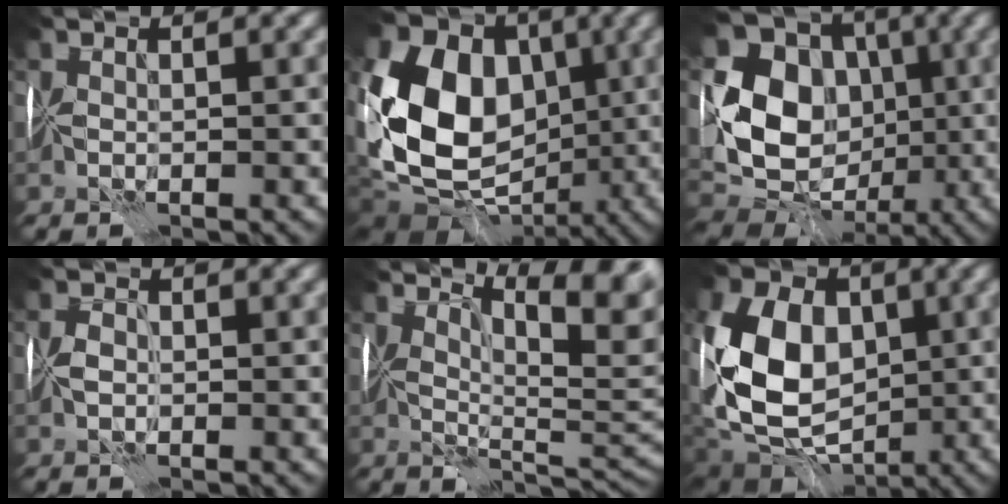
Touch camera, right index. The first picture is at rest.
{"total": 12.9, "force": [-1.0, 10.1, 7.9], "torque": [-0.141, -0.009, -0.030]}
{"total": 9.8, "force": [-0.7, 8.3, 5.2], "torque": [-0.096, -0.017, -0.019]}
{"total": 0.8, "force": [-0.7, -0.3, -0.4], "torque": [0.006, -0.008, -0.011]}
{"total": 7.2, "force": [3.6, 2.1, 5.9], "torque": [-0.063, -0.003, 0.053]}
{"total": 9.8, "force": [-0.9, 7.4, 6.4], "torque": [-0.123, -0.012, -0.026]}